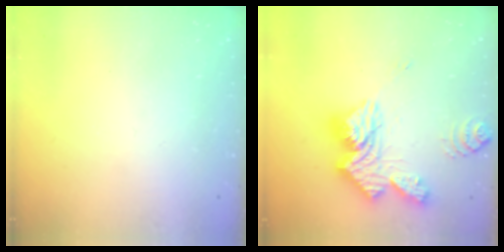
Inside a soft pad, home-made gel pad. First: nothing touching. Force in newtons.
{"total": 19.3, "press": 19.1, "slide": 2.0}